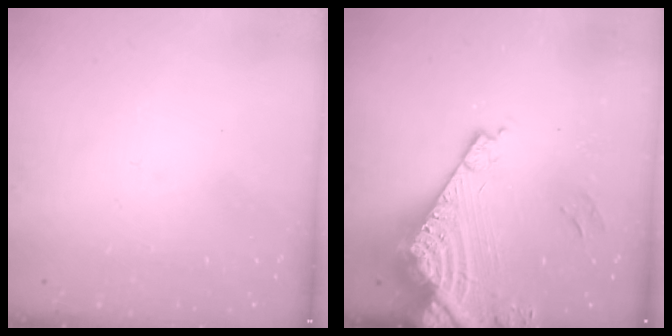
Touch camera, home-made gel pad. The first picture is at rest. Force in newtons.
{"total": 12.7, "press": 12.7, "slide": 1.3}